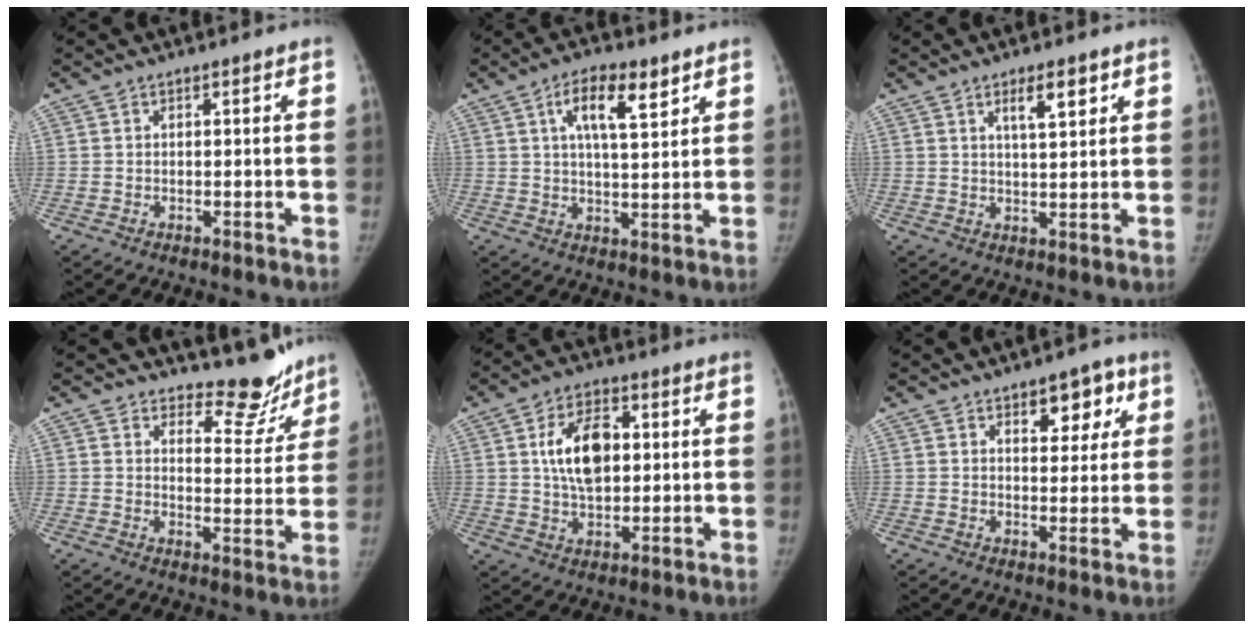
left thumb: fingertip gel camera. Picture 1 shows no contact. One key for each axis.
{"total": 9.4, "fx": 4.6, "fy": 3.4, "fz": 7.5, "tx": -0.112, "ty": -0.018, "tz": 0.076}
{"total": 5.5, "fx": 3.1, "fy": 1.7, "fz": 4.3, "tx": -0.059, "ty": -0.019, "tz": 0.051}
{"total": 10.1, "fx": 9.1, "fy": 4.2, "fz": 1.6, "tx": 0.022, "ty": -0.085, "tz": 0.113}
{"total": 11.4, "fx": 2.1, "fy": 7.0, "fz": 8.7, "tx": -0.124, "ty": -0.002, "tz": 0.037}
{"total": 8.0, "fx": 4.0, "fy": 4.4, "fz": 5.4, "tx": -0.032, "ty": -0.016, "tz": 0.050}